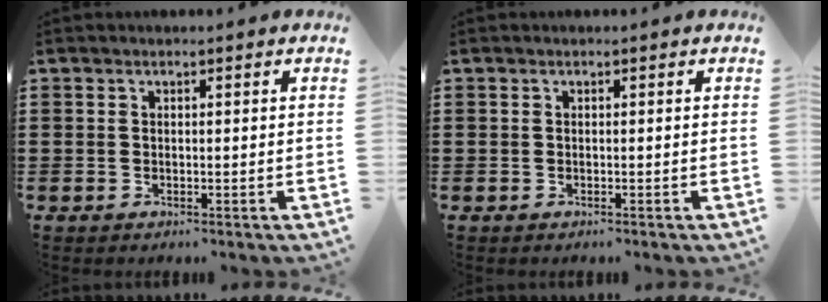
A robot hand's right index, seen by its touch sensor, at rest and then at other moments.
{"total": 0.0}